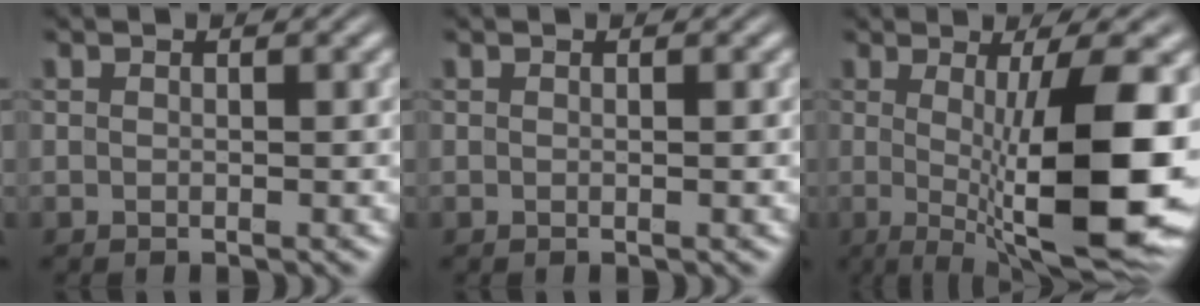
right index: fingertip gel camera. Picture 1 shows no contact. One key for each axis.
{"total": 0.0}
{"total": 11.1, "fx": -0.9, "fy": 2.3, "fz": 10.9, "tx": -0.151, "ty": -0.011, "tz": 0.000}